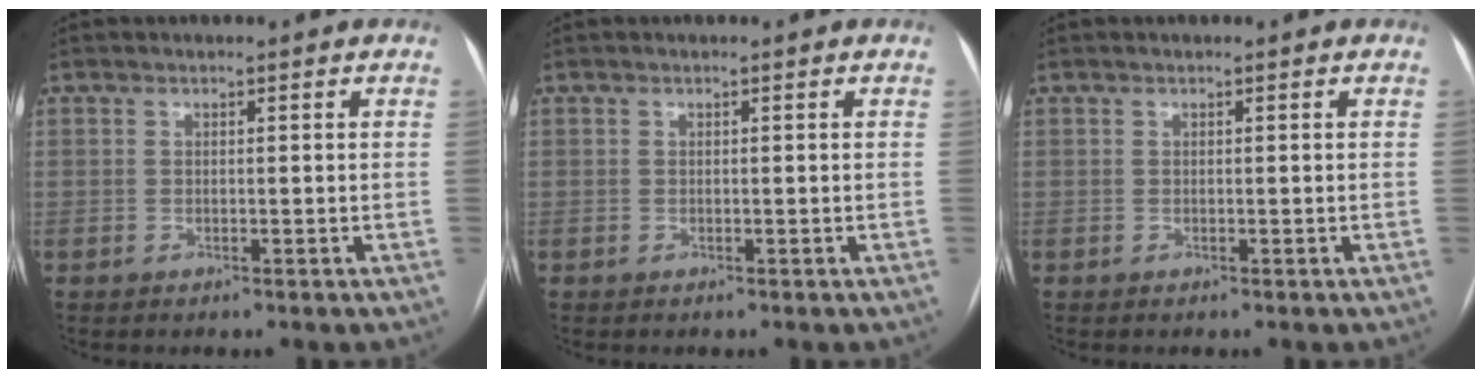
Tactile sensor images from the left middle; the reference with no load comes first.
{"total": 0.0}
{"total": 0.0}